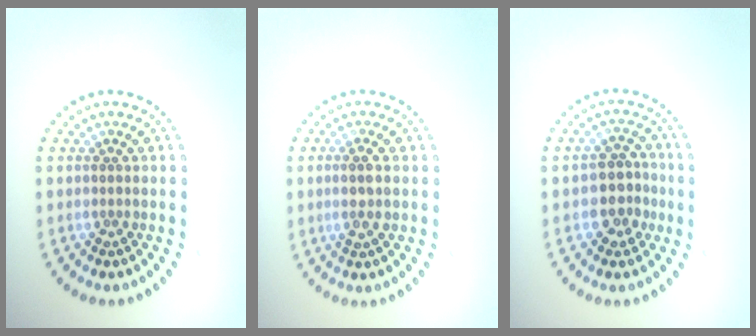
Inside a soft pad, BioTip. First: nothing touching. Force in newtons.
{"total": 1.6, "press": 1.4, "slide": 0.8}
{"total": 3.1, "press": 2.9, "slide": 1.1}